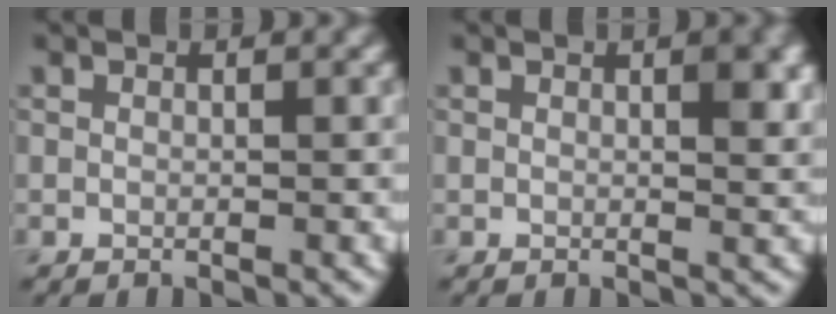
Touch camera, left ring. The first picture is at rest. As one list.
[{"total": 2.3, "force": [0.9, 0.7, 2.0], "torque": [-0.018, 0.000, 0.013]}]